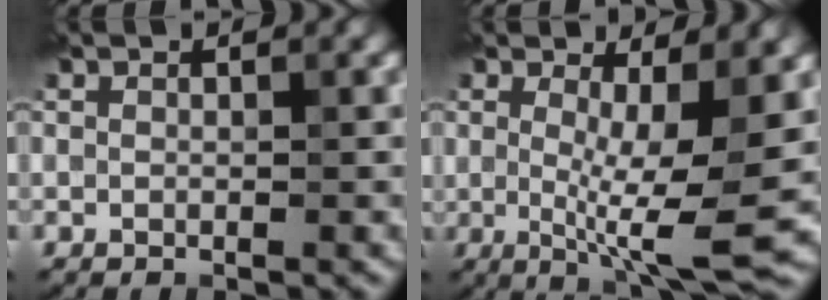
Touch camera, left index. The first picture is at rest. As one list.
[{"total": 7.4, "force": [0.0, 1.7, 7.2], "torque": [-0.111, -0.020, 0.004]}]